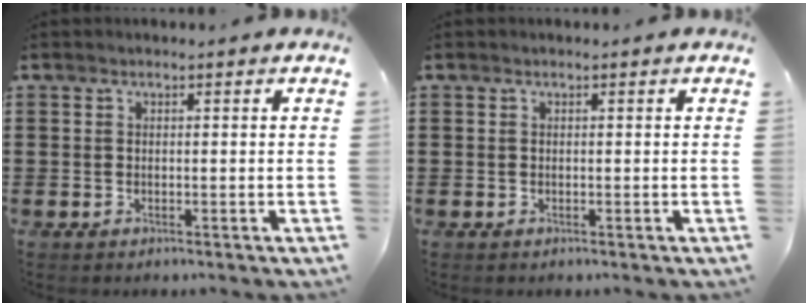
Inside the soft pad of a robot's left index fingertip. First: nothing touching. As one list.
[{"total": 0.0}]